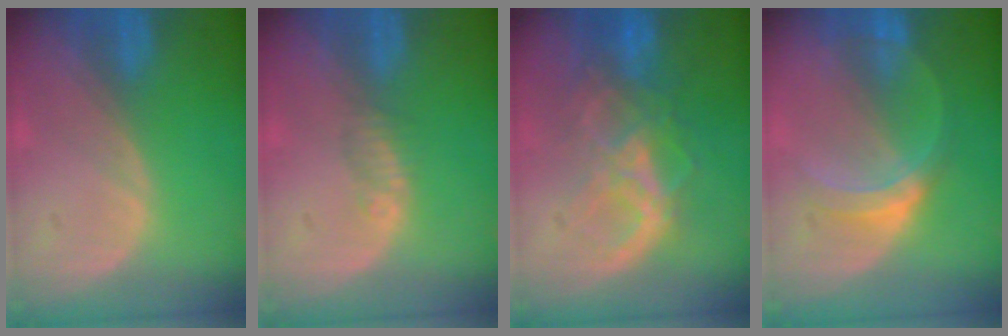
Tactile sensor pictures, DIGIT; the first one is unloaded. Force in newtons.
{"total": 1.5, "press": 1.3, "slide": 0.9}
{"total": 8.6, "press": 7.5, "slide": 4.2}
{"total": 5.2, "press": 4.8, "slide": 1.8}